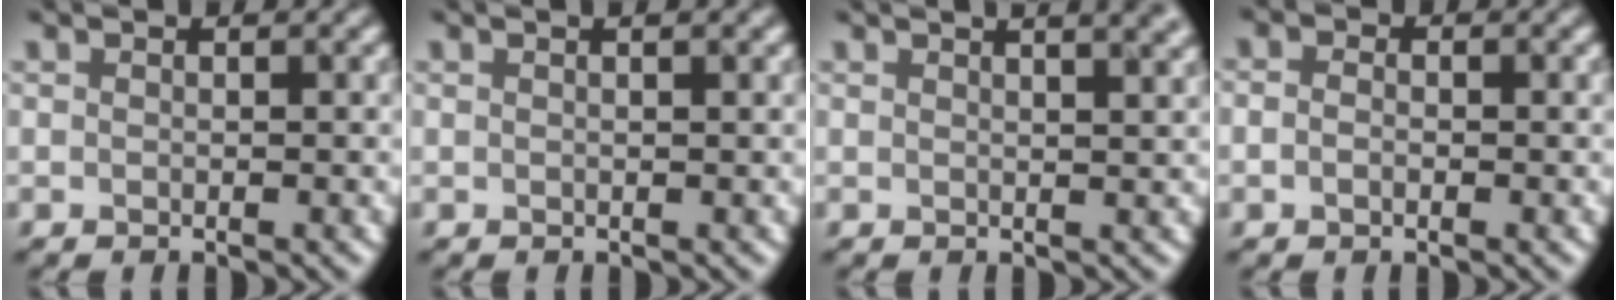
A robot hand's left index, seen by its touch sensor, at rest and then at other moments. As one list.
[{"total": 2.2, "force": [1.2, 0.8, 1.7], "torque": [-0.010, 0.001, -0.003]}, {"total": 6.4, "force": [3.8, 2.9, 4.2], "torque": [-0.014, 0.049, 0.013]}, {"total": 2.0, "force": [0.1, 1.4, 1.4], "torque": [-0.015, 0.006, -0.019]}]